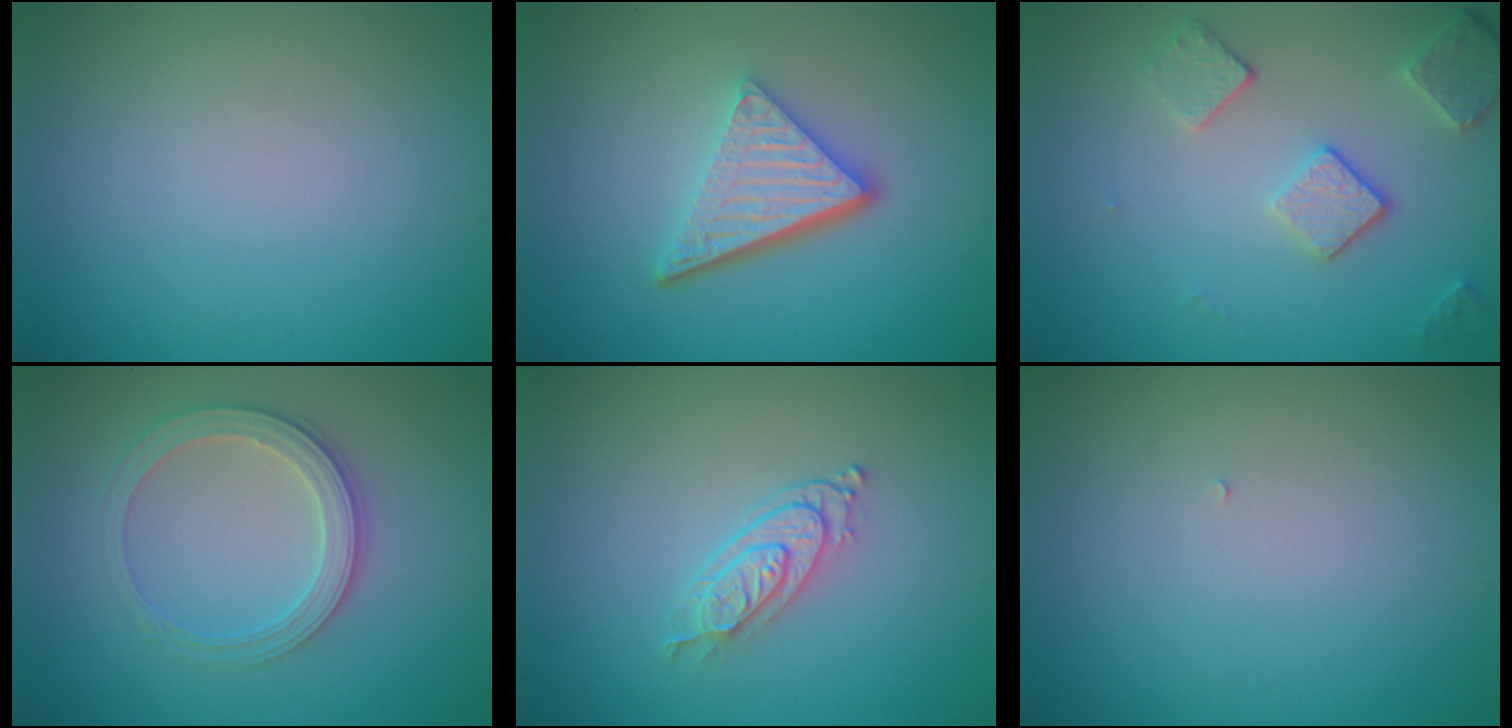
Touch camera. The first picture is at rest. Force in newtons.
{"total": 4.9, "press": 3.4, "slide": 3.6}
{"total": 3.6, "press": 2.9, "slide": 2.2}
{"total": 2.8, "press": 2.7, "slide": 0.7}
{"total": 2.7, "press": 2.1, "slide": 1.6}
{"total": 0.0}